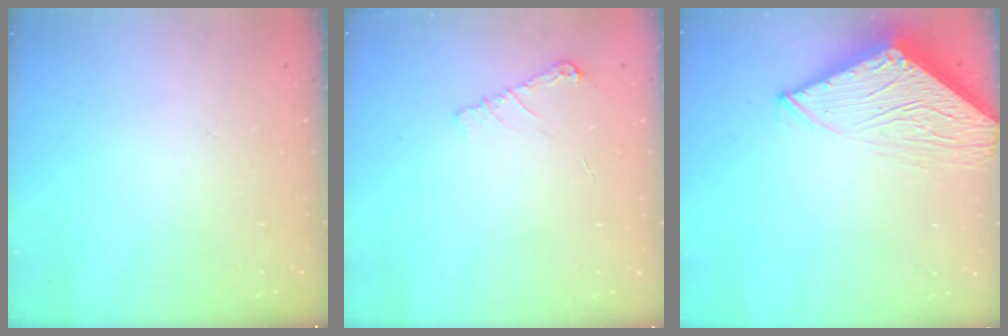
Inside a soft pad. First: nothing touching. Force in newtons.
{"total": 6.0, "press": 6.0, "slide": 0.8}
{"total": 11.2, "press": 11.1, "slide": 0.5}